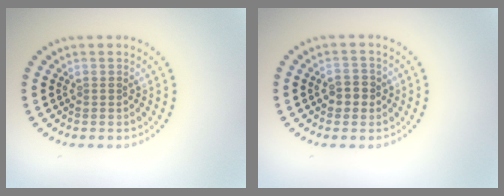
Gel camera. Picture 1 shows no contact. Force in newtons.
{"total": 1.9, "press": 1.8, "slide": 0.3}